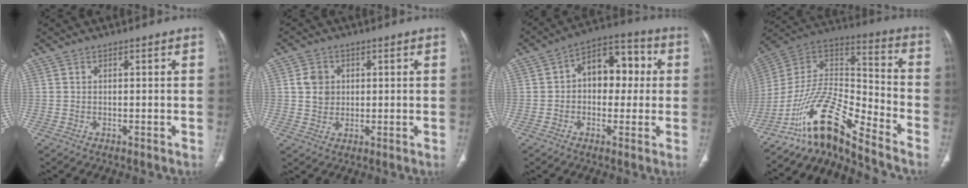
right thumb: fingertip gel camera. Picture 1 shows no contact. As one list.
[{"total": 4.5, "force": [1.0, 4.0, 1.9], "torque": [-0.014, -0.002, 0.018]}, {"total": 11.7, "force": [1.2, 7.7, 8.7], "torque": [-0.082, 0.031, 0.007]}, {"total": 15.4, "force": [-12.9, 2.7, 7.9], "torque": [-0.143, 0.107, -0.240]}]